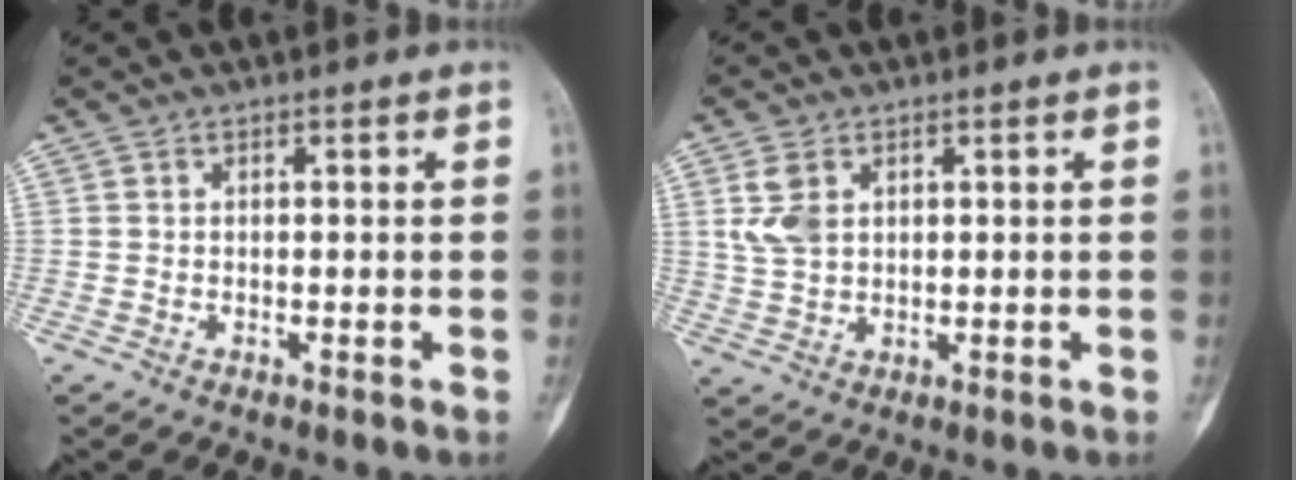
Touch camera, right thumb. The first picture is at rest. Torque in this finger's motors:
{"motor_torque": [-0.13, 0.20, 0.42, 0.07, 0.12]}